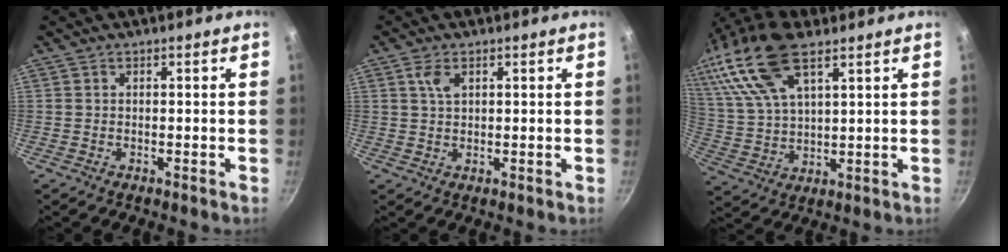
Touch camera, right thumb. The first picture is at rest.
{"total": 2.9, "force": [1.4, 1.7, 2.0], "torque": [-0.036, -0.004, 0.026]}
{"total": 20.5, "force": [11.7, 9.5, 14.0], "torque": [-0.291, 0.011, 0.231]}